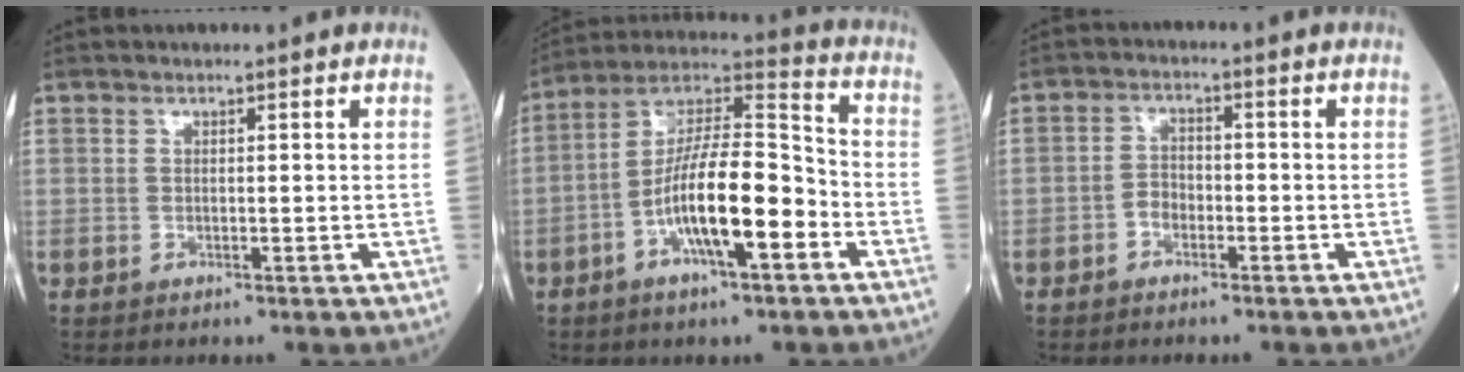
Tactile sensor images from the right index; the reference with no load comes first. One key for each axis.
{"total": 15.3, "fx": -4.9, "fy": 3.6, "fz": 14.0, "tx": -0.263, "ty": 0.013, "tz": -0.086}
{"total": 2.8, "fx": -1.5, "fy": 1.8, "fz": 1.5, "tx": -0.032, "ty": 0.006, "tz": -0.027}